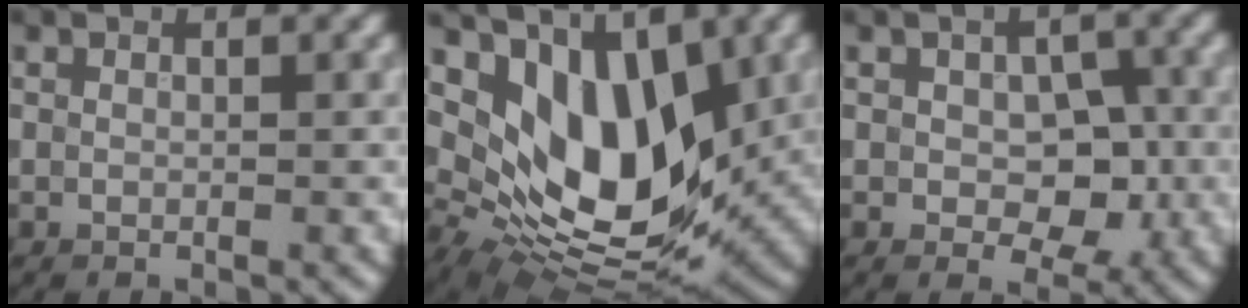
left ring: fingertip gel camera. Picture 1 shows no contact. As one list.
[{"total": 10.9, "force": [3.3, 6.2, 8.4], "torque": [-0.138, -0.021, 0.062]}, {"total": 4.6, "force": [-0.3, 3.0, 3.5], "torque": [-0.043, -0.006, -0.004]}]